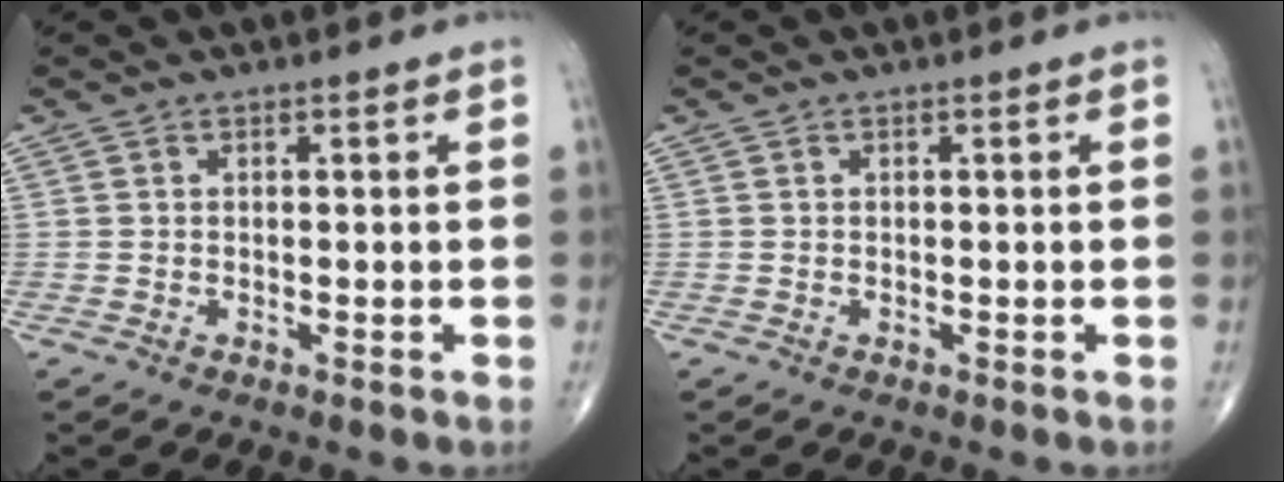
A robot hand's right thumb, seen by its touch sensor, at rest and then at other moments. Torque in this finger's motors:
{"motor_torque": [0.00, 0.00, -0.01, 0.01, 0.00]}